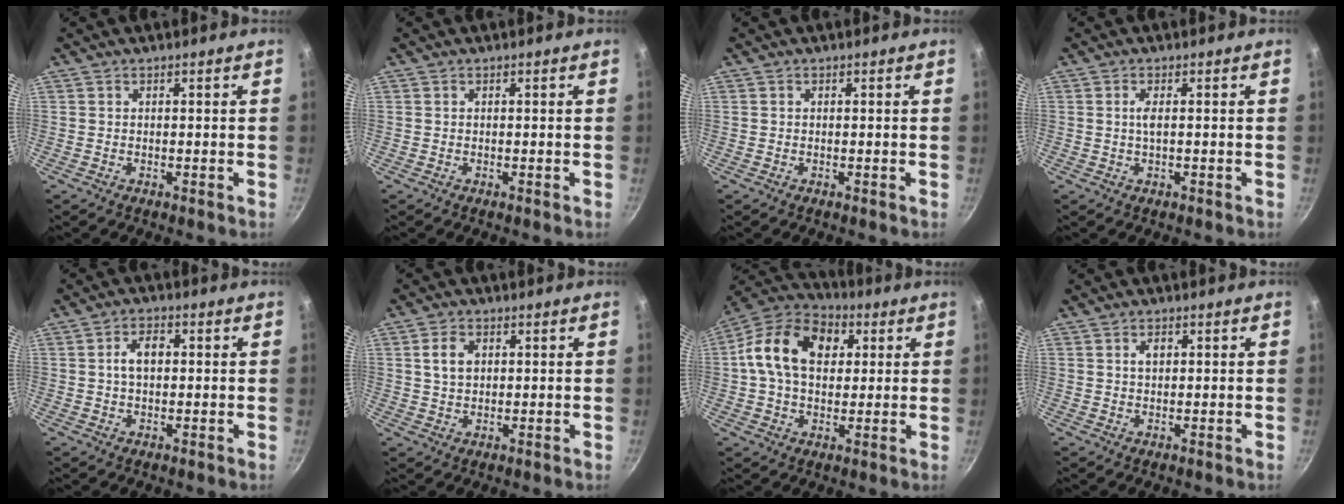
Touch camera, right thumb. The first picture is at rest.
{"total": 0.0}
{"total": 0.0}
{"total": 1.9, "force": [0.1, 0.5, 1.8], "torque": [-0.042, 0.001, 0.001]}
{"total": 4.7, "force": [0.5, 2.9, 3.6], "torque": [-0.052, 0.013, 0.004]}
{"total": 4.6, "force": [1.2, 3.3, 3.1], "torque": [-0.046, 0.000, 0.023]}
{"total": 16.8, "force": [3.6, 11.9, 11.3], "torque": [-0.172, 0.019, 0.042]}
{"total": 2.1, "force": [0.6, 1.4, 1.4], "torque": [-0.015, 0.002, 0.010]}